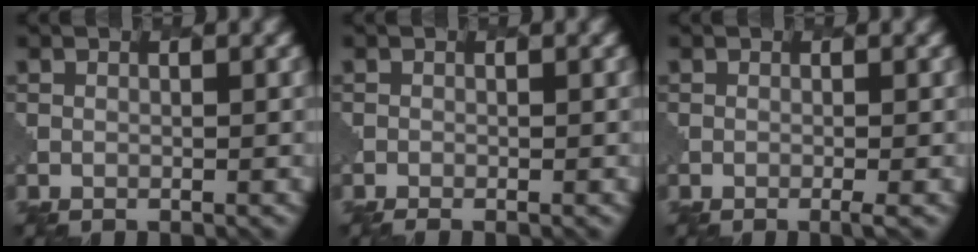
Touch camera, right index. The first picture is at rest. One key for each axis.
{"total": 0.9, "fx": -0.7, "fy": 0.3, "fz": 0.5, "tx": 0.000, "ty": -0.001, "tz": -0.009}
{"total": 0.9, "fx": -0.3, "fy": 0.1, "fz": 0.8, "tx": -0.010, "ty": -0.001, "tz": -0.007}